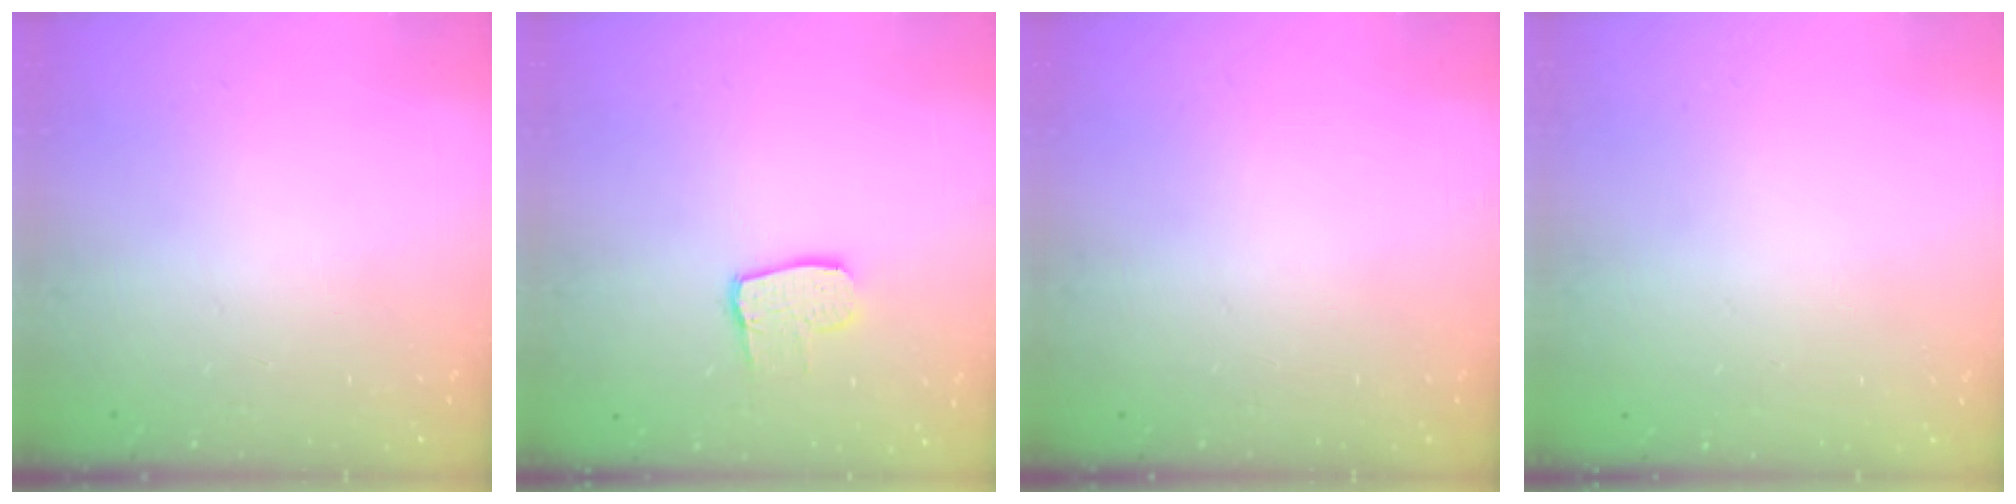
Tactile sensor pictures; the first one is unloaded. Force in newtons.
{"total": 8.3, "press": 8.3, "slide": 0.7}
{"total": 0.0}
{"total": 0.0}